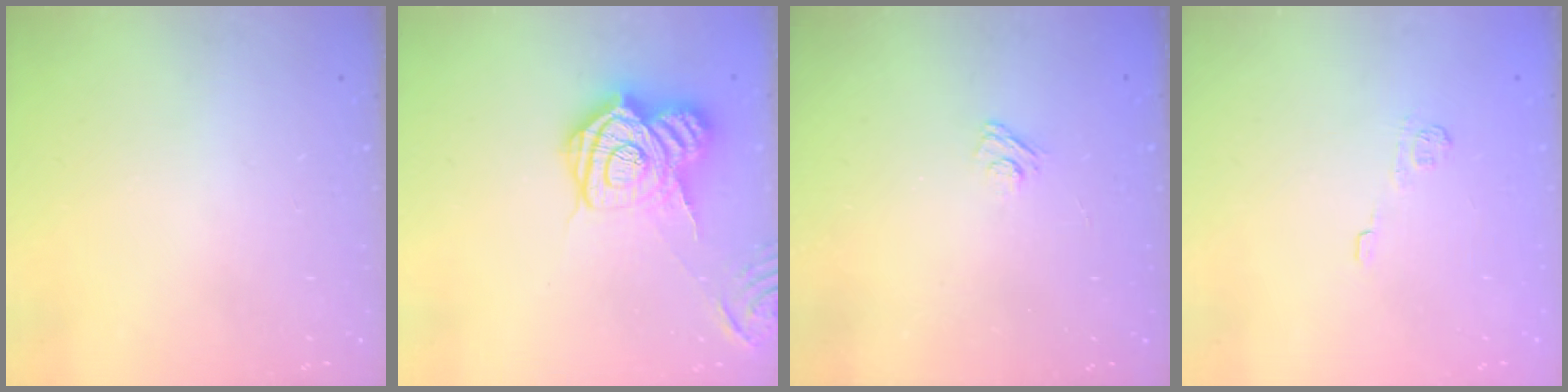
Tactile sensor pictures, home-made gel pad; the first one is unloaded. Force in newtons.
{"total": 17.5, "press": 17.5, "slide": 1.3}
{"total": 3.1, "press": 2.8, "slide": 1.3}
{"total": 7.1, "press": 6.9, "slide": 1.5}